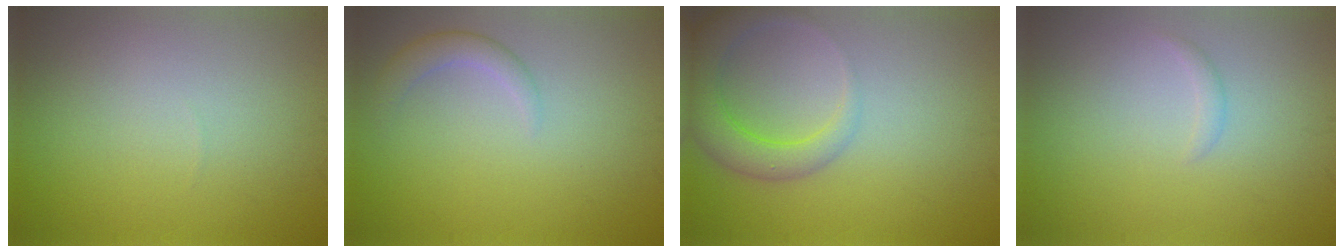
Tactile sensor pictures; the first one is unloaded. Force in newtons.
{"total": 2.1, "press": 2.1, "slide": 0.2}
{"total": 4.3, "press": 4.3, "slide": 0.5}
{"total": 0.7, "press": 0.7, "slide": 0.0}